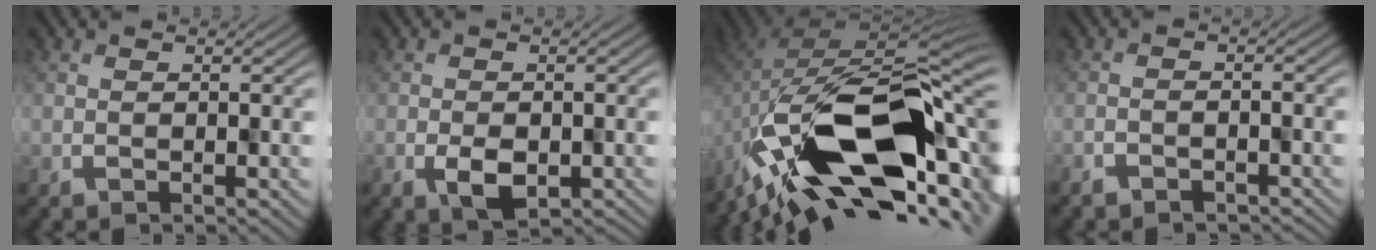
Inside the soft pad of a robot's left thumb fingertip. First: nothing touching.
{"total": 4.0, "force": [-1.6, 2.5, 2.7], "torque": [-0.053, -0.012, -0.018]}
{"total": 16.3, "force": [-6.4, 8.4, 12.4], "torque": [-0.224, -0.024, -0.101]}
{"total": 2.2, "force": [-2.1, 0.5, 0.1], "torque": [-0.008, -0.007, -0.030]}